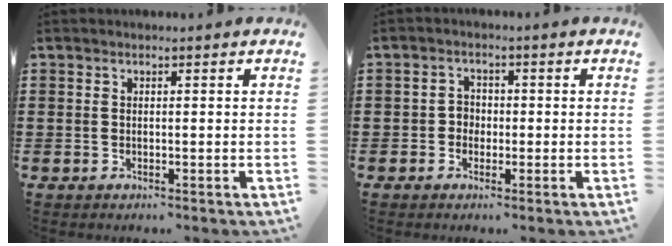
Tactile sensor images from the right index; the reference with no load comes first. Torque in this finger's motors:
{"motor_torque": [0.31, 0.27, 0.00, 0.00]}